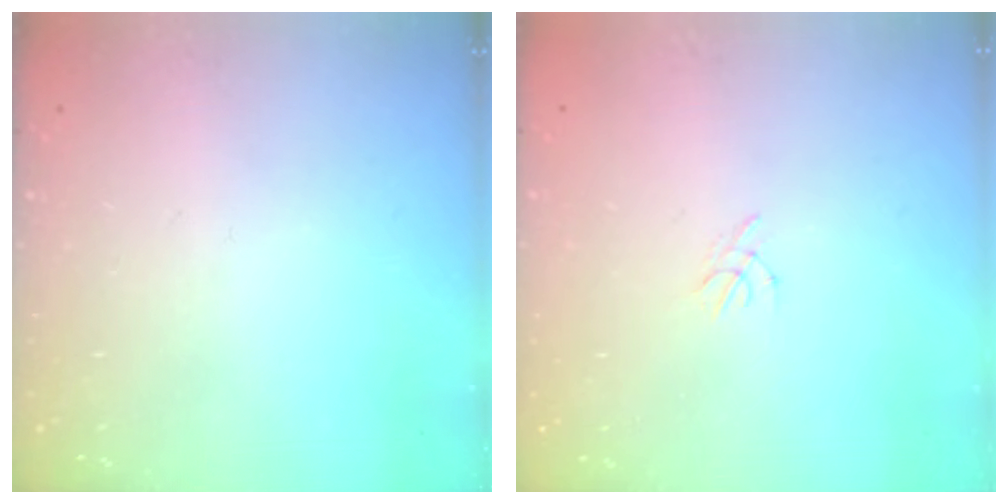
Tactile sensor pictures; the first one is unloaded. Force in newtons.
{"total": 1.3, "press": 1.2, "slide": 0.4}